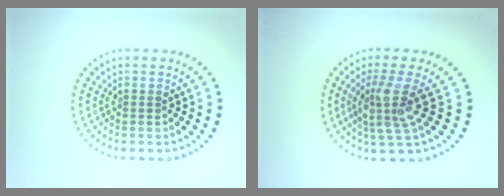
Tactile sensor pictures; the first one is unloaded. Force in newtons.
{"total": 3.7, "press": 2.9, "slide": 2.3}